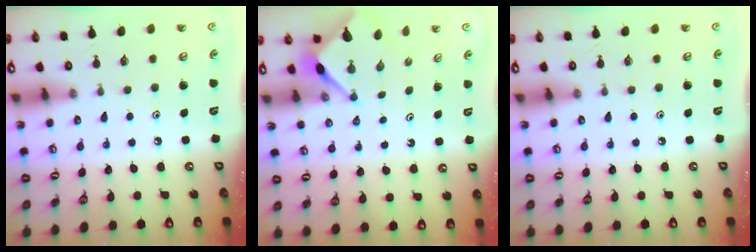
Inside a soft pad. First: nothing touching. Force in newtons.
{"total": 2.9, "press": 2.9, "slide": 0.3}
{"total": 0.0}